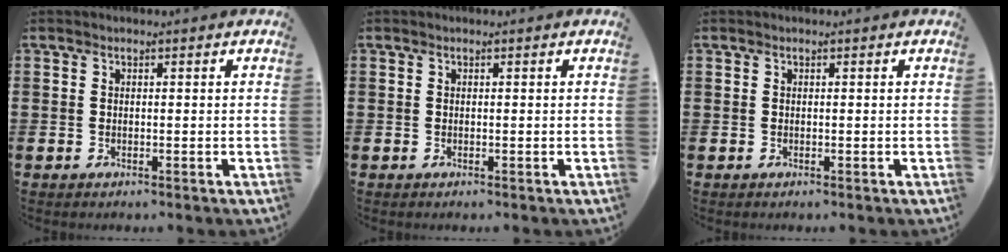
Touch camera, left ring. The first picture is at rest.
{"total": 0.0}
{"total": 0.0}